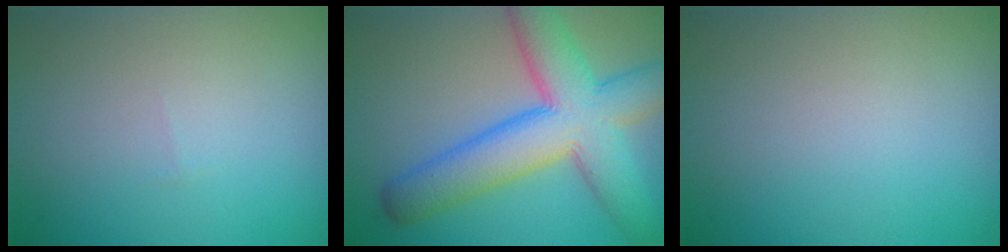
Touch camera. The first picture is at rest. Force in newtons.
{"total": 9.9, "press": 9.9, "slide": 0.4}
{"total": 0.0}